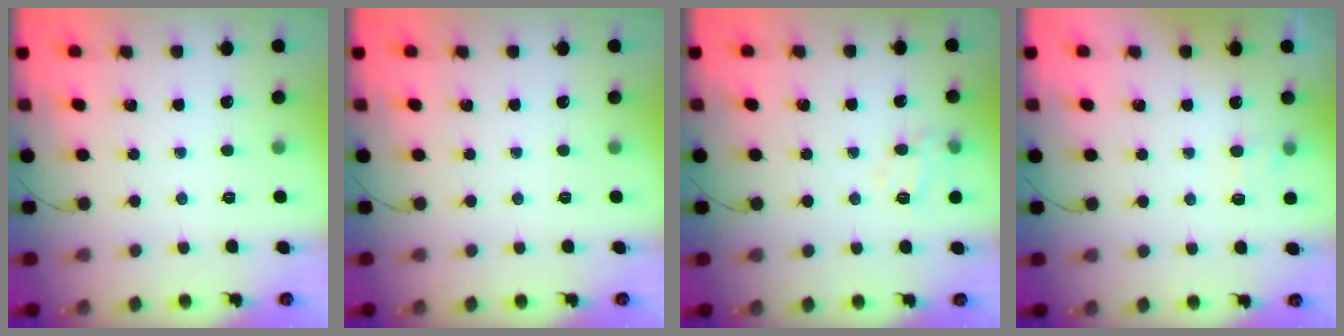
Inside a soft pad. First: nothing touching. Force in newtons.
{"total": 0.0}
{"total": 9.5, "press": 9.4, "slide": 1.0}
{"total": 6.7, "press": 6.5, "slide": 1.6}